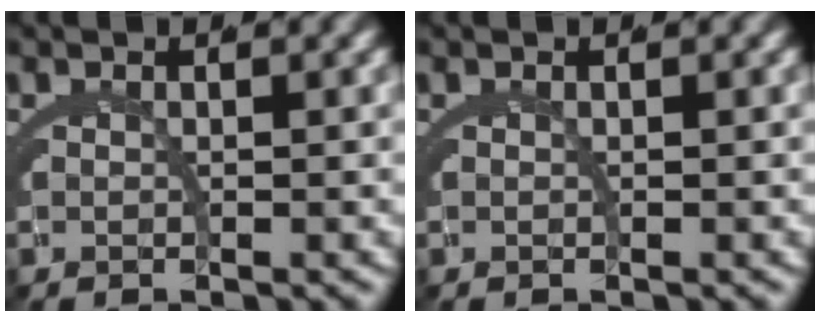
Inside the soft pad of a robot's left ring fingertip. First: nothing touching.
{"total": 0.0}